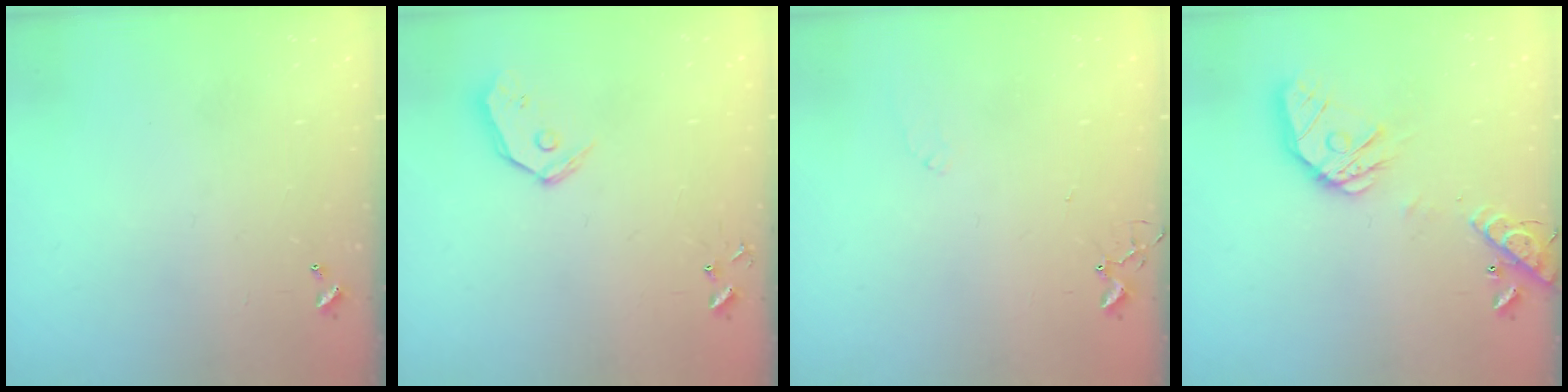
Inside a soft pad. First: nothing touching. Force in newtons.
{"total": 7.7, "press": 7.6, "slide": 0.9}
{"total": 5.5, "press": 5.5, "slide": 0.8}
{"total": 17.6, "press": 17.3, "slide": 2.8}